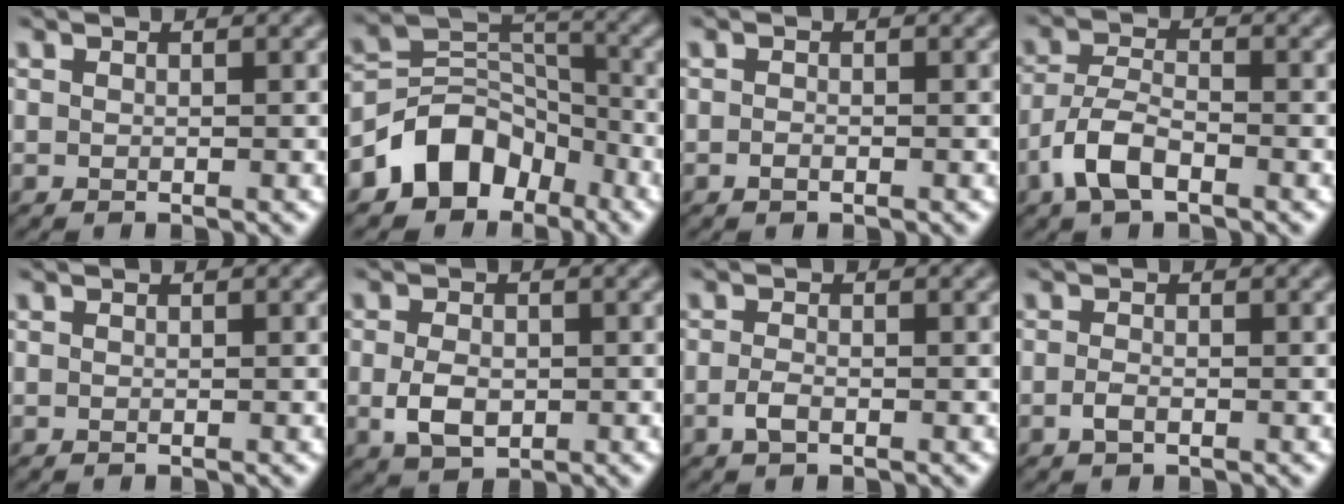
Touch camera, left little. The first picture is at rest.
{"total": 6.9, "force": [-4.3, 4.8, 2.4], "torque": [-0.013, 0.005, -0.087]}
{"total": 0.6, "force": [-0.4, 0.3, 0.3], "torque": [-0.005, -0.002, -0.009]}
{"total": 4.1, "force": [-2.4, 1.7, 2.8], "torque": [-0.056, 0.004, -0.056]}
{"total": 0.0}
{"total": 3.1, "force": [-0.6, 2.1, 2.2], "torque": [-0.046, -0.002, -0.012]}
{"total": 1.5, "force": [-0.7, 0.6, 1.1], "torque": [-0.024, 0.001, -0.017]}
{"total": 1.1, "force": [-0.6, 0.5, 0.8], "torque": [-0.018, 0.001, -0.014]}